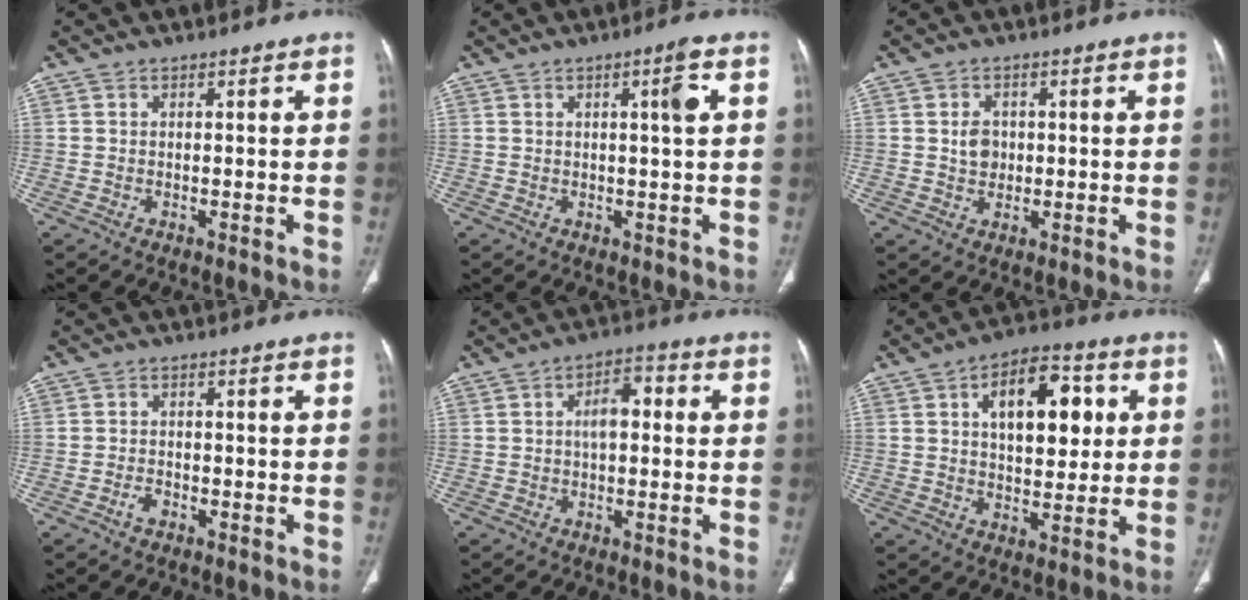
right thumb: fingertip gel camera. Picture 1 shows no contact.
{"total": 3.7, "force": [0.8, 0.3, 3.6], "torque": [-0.058, 0.004, 0.012]}
{"total": 3.5, "force": [0.3, 2.9, 2.0], "torque": [-0.020, 0.001, 0.006]}
{"total": 1.9, "force": [-1.2, 1.1, 1.0], "torque": [-0.020, 0.008, -0.022]}
{"total": 5.9, "force": [0.6, 3.3, 4.9], "torque": [-0.071, 0.022, 0.001]}
{"total": 14.4, "force": [3.7, 8.0, 11.4], "torque": [-0.128, 0.006, 0.053]}